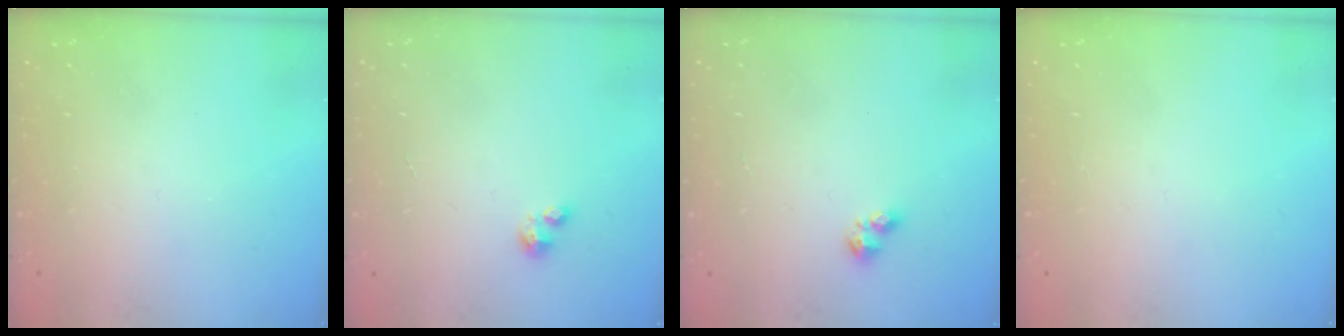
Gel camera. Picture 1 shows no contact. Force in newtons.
{"total": 1.7, "press": 1.7, "slide": 0.4}
{"total": 4.0, "press": 3.9, "slide": 0.6}
{"total": 0.0}